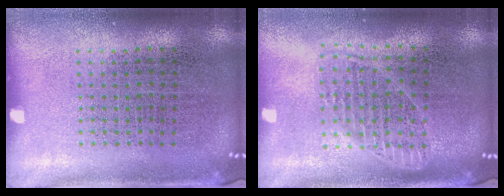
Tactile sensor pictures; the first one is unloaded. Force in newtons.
{"total": 1.8, "press": 1.5, "slide": 0.9}